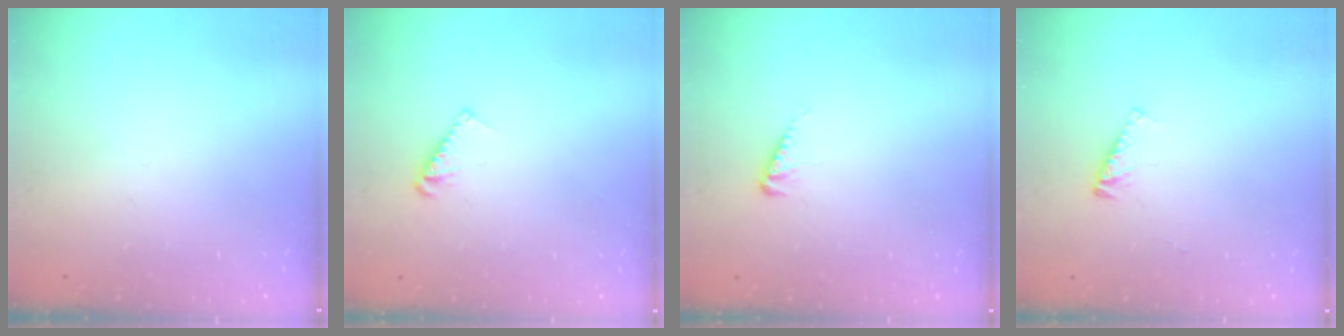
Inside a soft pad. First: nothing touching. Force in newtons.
{"total": 4.9, "press": 4.9, "slide": 0.7}
{"total": 3.3, "press": 3.2, "slide": 0.3}
{"total": 4.8, "press": 4.8, "slide": 0.4}